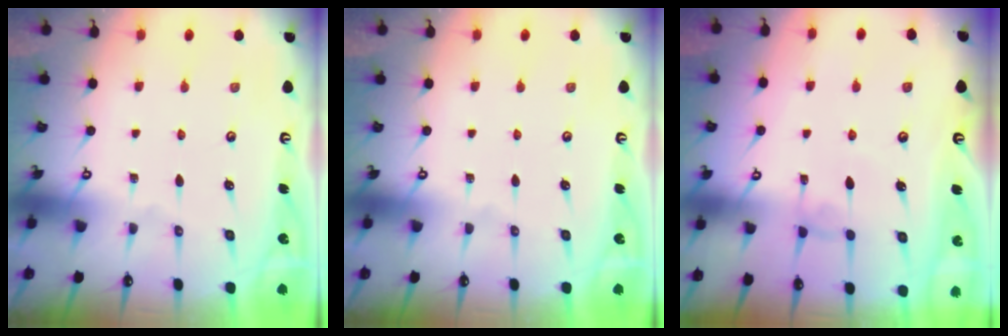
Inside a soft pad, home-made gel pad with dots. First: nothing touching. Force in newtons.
{"total": 0.0}
{"total": 1.5, "press": 1.4, "slide": 0.4}